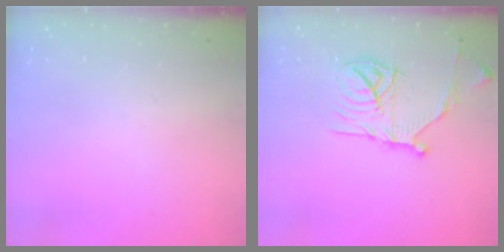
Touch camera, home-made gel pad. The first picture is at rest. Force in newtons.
{"total": 17.1, "press": 17.1, "slide": 1.1}